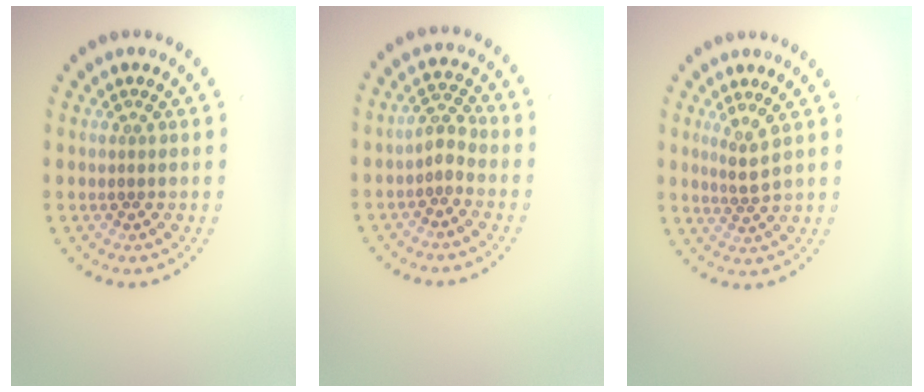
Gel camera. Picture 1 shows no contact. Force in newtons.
{"total": 1.8, "press": 1.6, "slide": 0.8}
{"total": 1.9, "press": 1.4, "slide": 1.3}